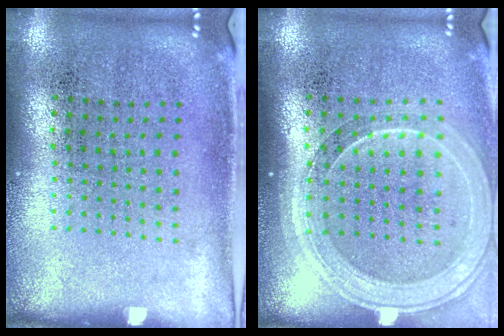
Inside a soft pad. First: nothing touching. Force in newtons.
{"total": 1.9, "press": 1.7, "slide": 0.8}